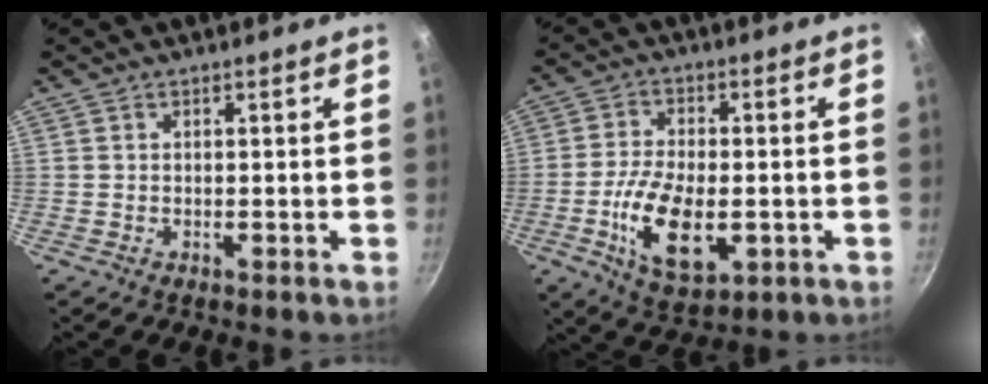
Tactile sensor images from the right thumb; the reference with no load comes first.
{"total": 12.6, "force": [-3.0, 6.3, 10.5], "torque": [-0.186, -0.003, -0.045]}